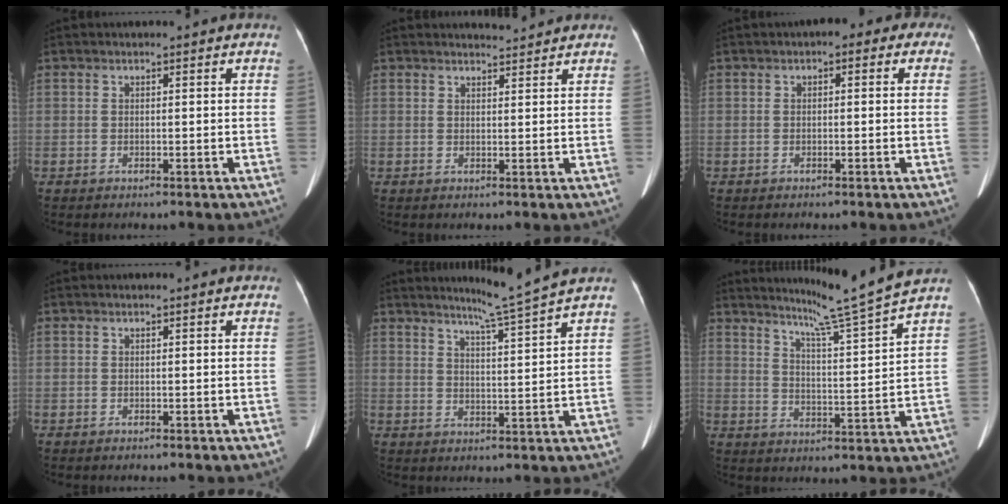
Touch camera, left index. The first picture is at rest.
{"total": 2.3, "force": [2.3, -0.1, 0.0], "torque": [-0.006, 0.003, 0.037]}
{"total": 3.3, "force": [0.7, 2.0, 2.5], "torque": [-0.020, 0.021, -0.007]}
{"total": 0.0}
{"total": 6.6, "force": [5.8, -2.3, 2.2], "torque": [-0.043, -0.020, 0.095]}
{"total": 11.2, "force": [9.8, -3.0, 4.6], "torque": [-0.082, -0.036, 0.148]}